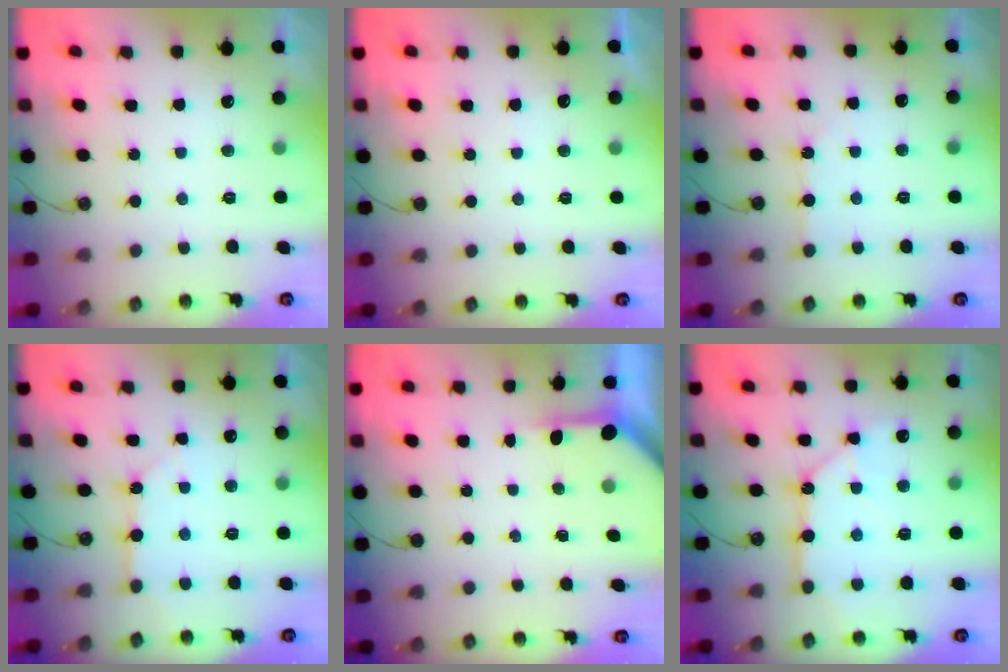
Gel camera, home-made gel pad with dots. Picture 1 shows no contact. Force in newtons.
{"total": 2.0, "press": 2.0, "slide": 0.4}
{"total": 2.3, "press": 2.3, "slide": 0.4}
{"total": 4.0, "press": 3.9, "slide": 0.5}
{"total": 3.3, "press": 3.3, "slide": 0.4}
{"total": 10.5, "press": 10.4, "slide": 1.0}